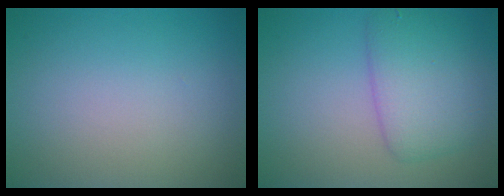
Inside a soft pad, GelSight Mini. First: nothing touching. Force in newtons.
{"total": 4.6, "press": 4.6, "slide": 0.1}